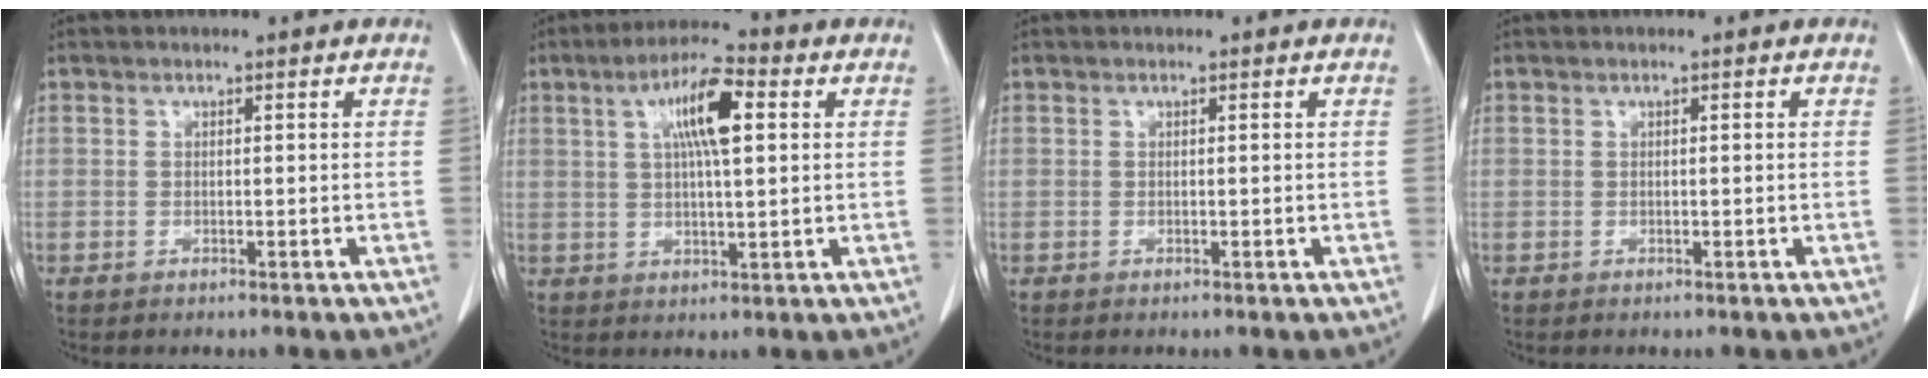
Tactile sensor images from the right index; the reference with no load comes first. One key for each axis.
{"total": 8.8, "fx": 2.7, "fy": 1.7, "fz": 8.2, "tx": -0.147, "ty": 0.016, "tz": 0.045}
{"total": 0.0}
{"total": 0.0}